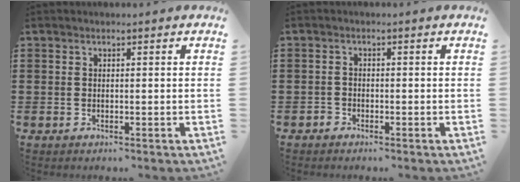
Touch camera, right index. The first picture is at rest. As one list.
[{"total": 1.2, "force": [-1.0, 0.5, 0.0], "torque": [-0.004, 0.004, -0.023]}]